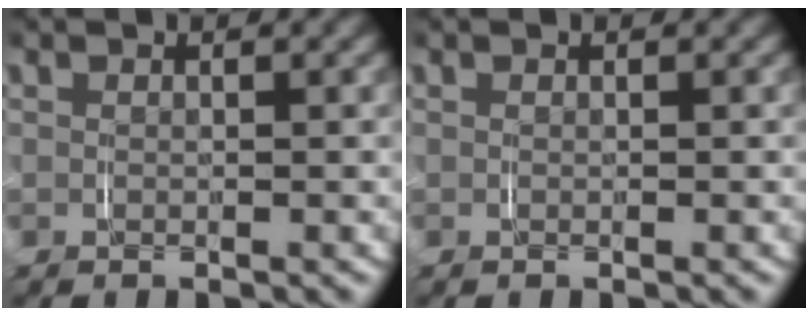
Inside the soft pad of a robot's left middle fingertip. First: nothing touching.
{"total": 0.0}